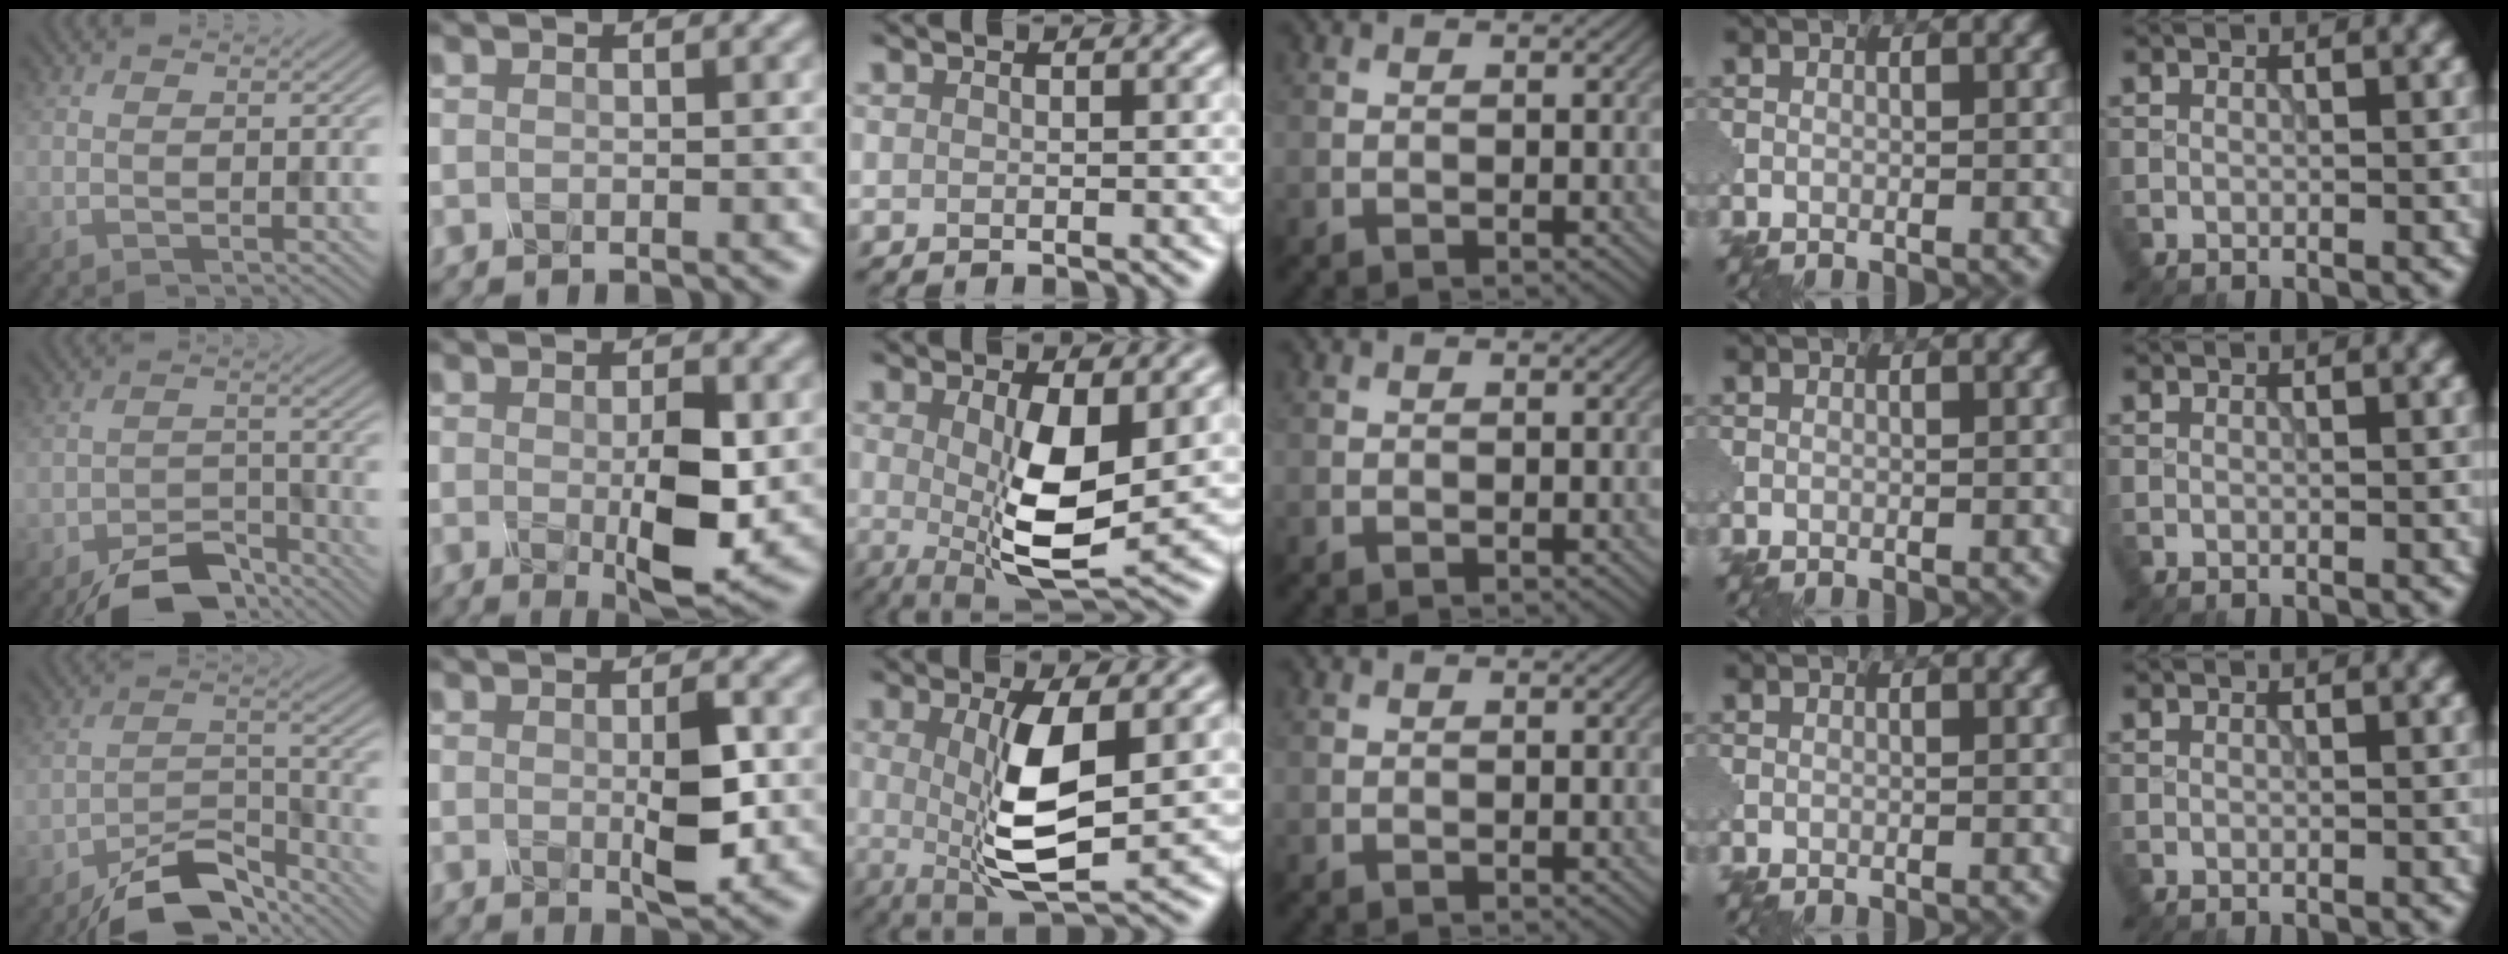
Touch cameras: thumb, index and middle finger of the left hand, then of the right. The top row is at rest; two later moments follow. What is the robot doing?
{"motion": "press", "object": "mechanical pencil"}